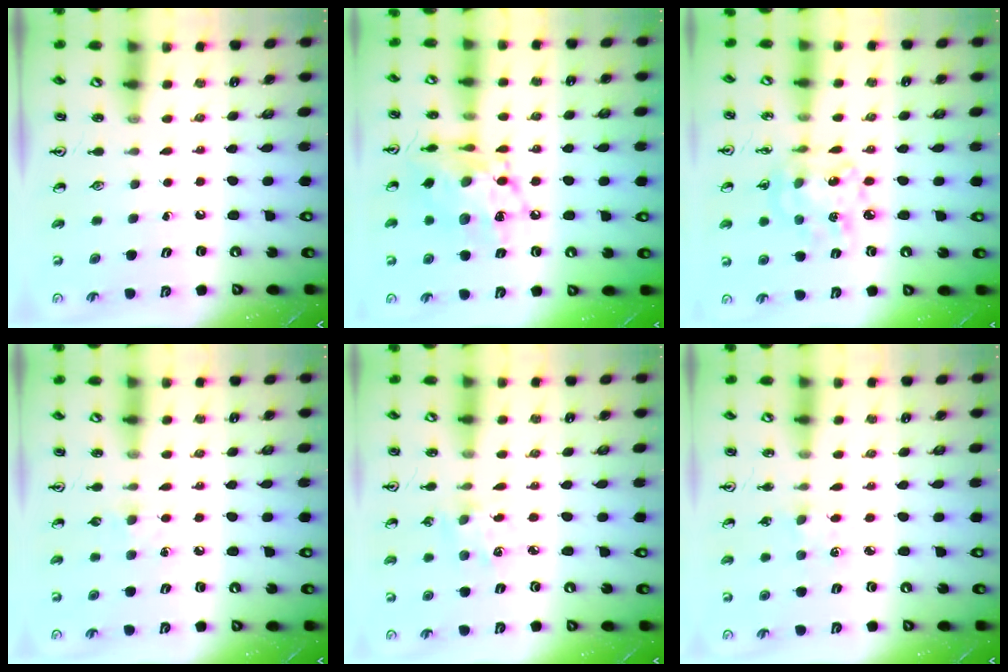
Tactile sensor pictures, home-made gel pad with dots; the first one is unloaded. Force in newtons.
{"total": 14.3, "press": 14.3, "slide": 1.0}
{"total": 9.8, "press": 9.7, "slide": 0.9}
{"total": 6.0, "press": 5.9, "slide": 0.7}
{"total": 1.7, "press": 1.7, "slide": 0.4}
{"total": 3.1, "press": 3.1, "slide": 0.3}